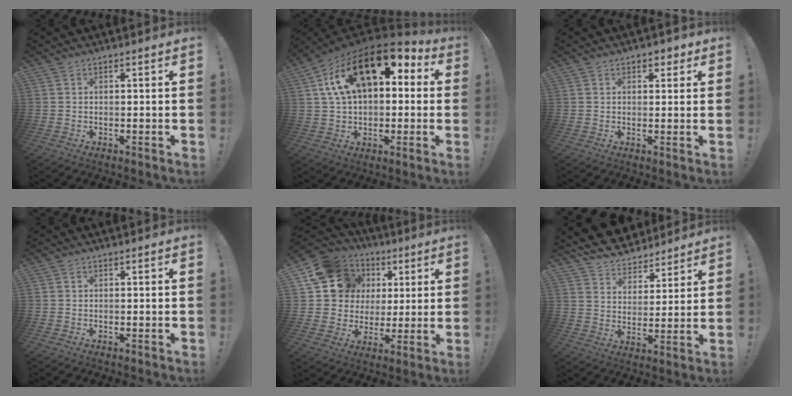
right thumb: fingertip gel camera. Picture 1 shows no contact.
{"total": 20.7, "force": [8.9, 11.1, 15.0], "torque": [-0.242, -0.039, 0.161]}
{"total": 2.6, "force": [1.3, 1.9, 1.3], "torque": [-0.005, -0.003, 0.019]}
{"total": 0.0}
{"total": 15.5, "force": [6.3, 13.0, 5.4], "torque": [-0.079, -0.029, 0.142]}
{"total": 9.2, "force": [8.0, 4.3, 1.5], "torque": [-0.037, -0.067, 0.153]}